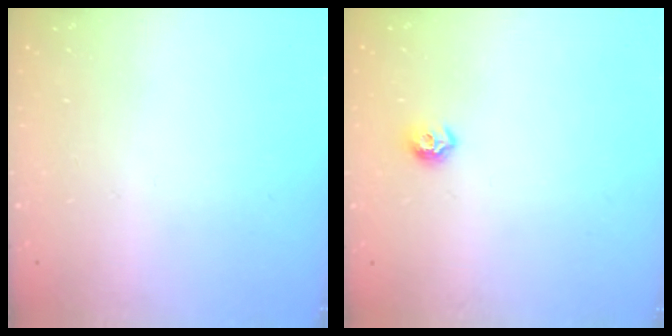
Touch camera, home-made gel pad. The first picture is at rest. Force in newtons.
{"total": 7.2, "press": 7.2, "slide": 1.0}